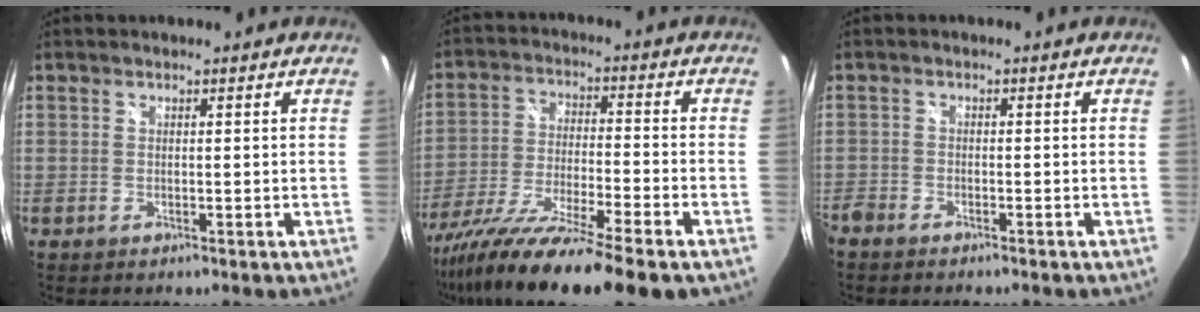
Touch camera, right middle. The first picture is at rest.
{"total": 19.7, "force": [-15.0, 0.8, 12.7], "torque": [-0.242, -0.058, -0.260]}
{"total": 3.7, "force": [-3.3, 1.2, 1.1], "torque": [-0.038, -0.015, -0.064]}